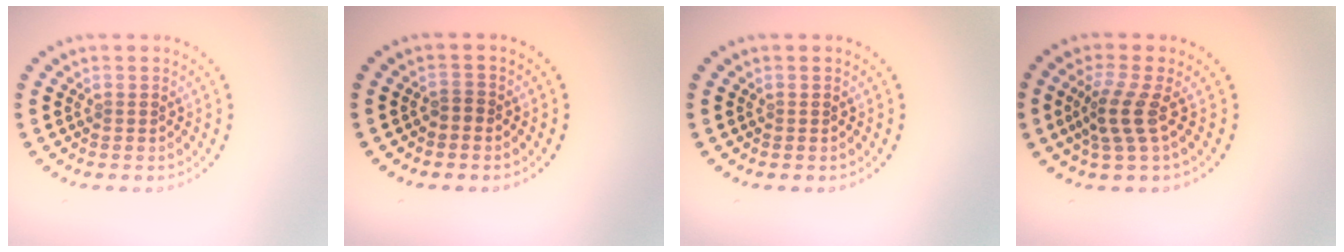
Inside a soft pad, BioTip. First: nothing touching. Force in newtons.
{"total": 0.8, "press": 0.6, "slide": 0.5}
{"total": 0.0}
{"total": 2.9, "press": 2.3, "slide": 1.8}